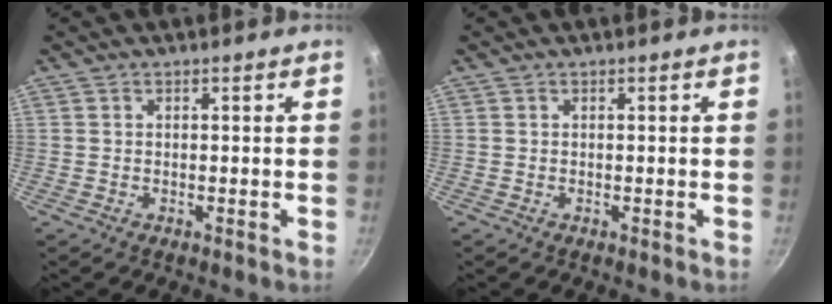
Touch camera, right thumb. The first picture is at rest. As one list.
[{"total": 0.0}]